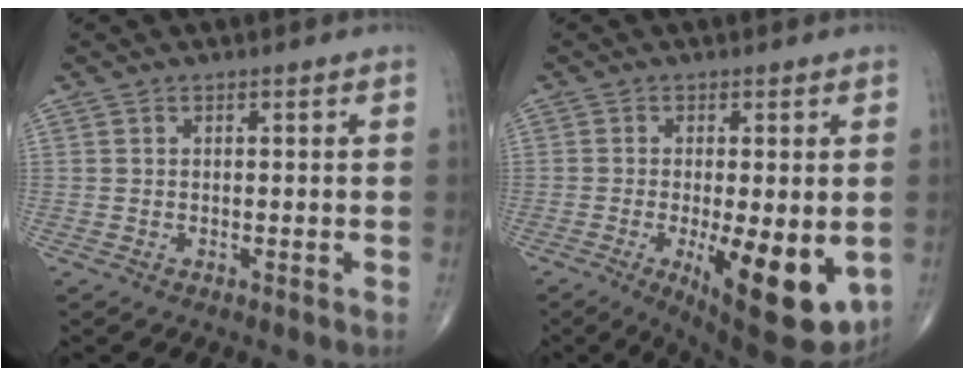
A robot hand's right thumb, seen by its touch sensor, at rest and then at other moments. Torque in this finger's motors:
{"motor_torque": [1.58, 2.49, 0.76, -0.84, 0.44]}